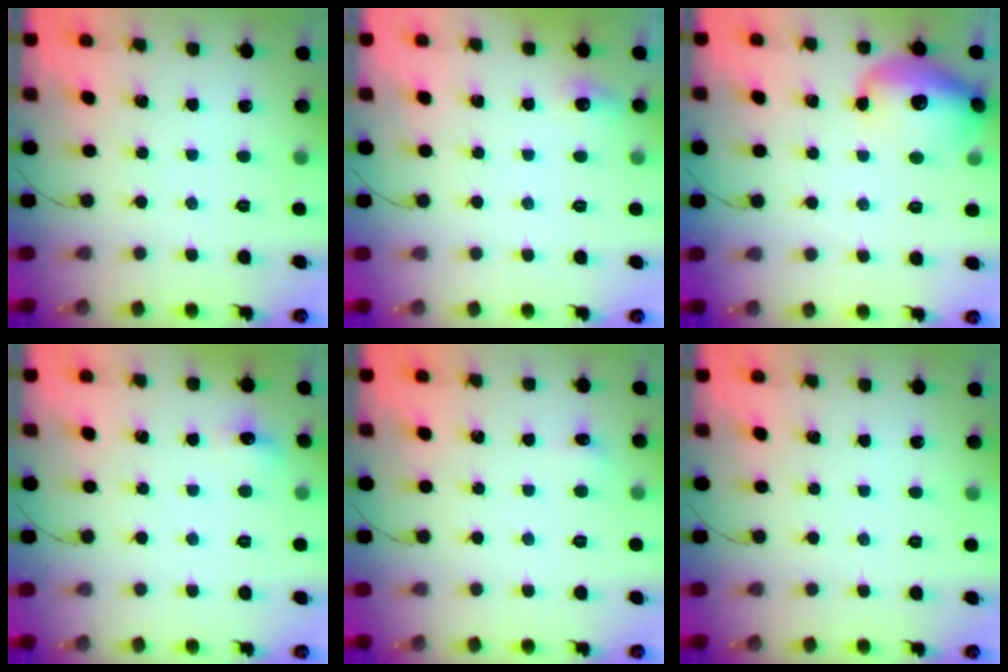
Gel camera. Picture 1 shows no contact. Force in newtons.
{"total": 12.3, "press": 5.1, "slide": 11.2}
{"total": 18.3, "press": 17.5, "slide": 5.6}
{"total": 6.4, "press": 6.2, "slide": 1.6}
{"total": 4.2, "press": 3.9, "slide": 1.3}
{"total": 0.0}